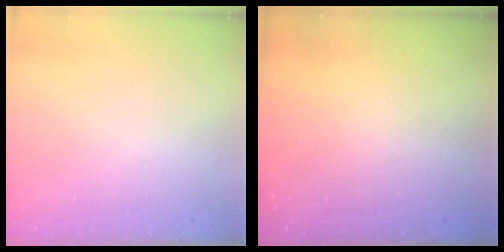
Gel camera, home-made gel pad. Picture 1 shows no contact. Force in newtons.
{"total": 3.0, "press": 3.0, "slide": 0.1}